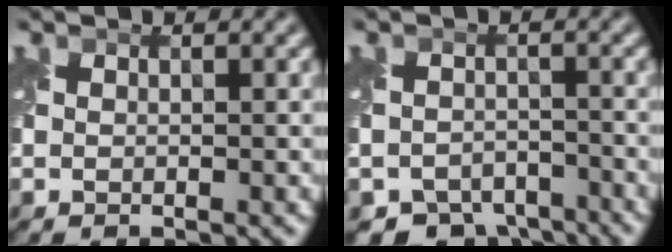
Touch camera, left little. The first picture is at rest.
{"total": 5.5, "force": [-4.6, 2.7, 1.1], "torque": [-0.008, -0.016, -0.071]}